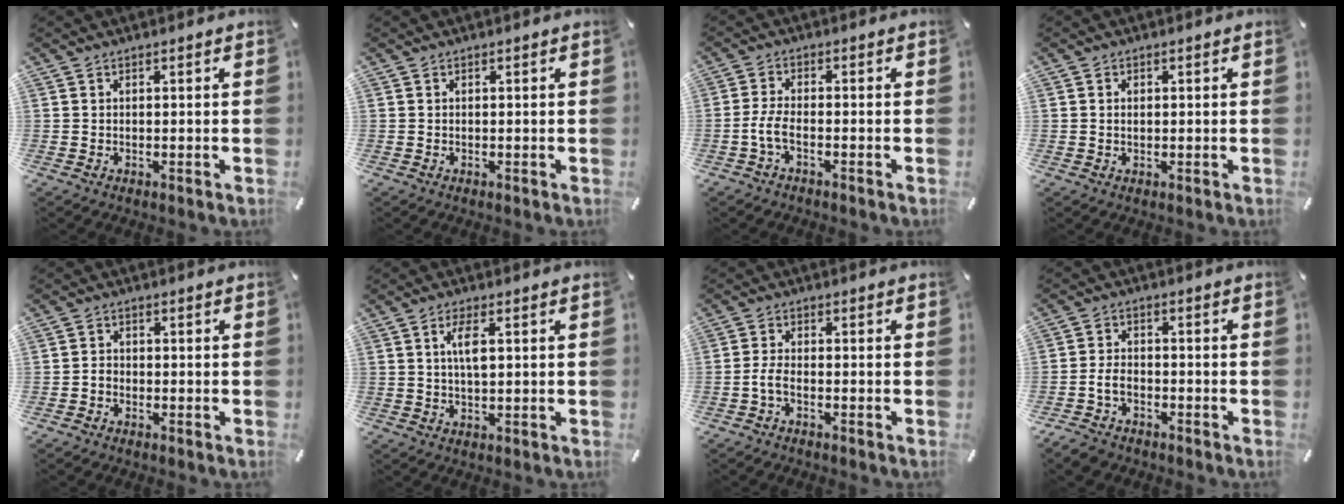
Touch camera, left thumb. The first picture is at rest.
{"total": 0.0}
{"total": 4.1, "force": [-2.0, 1.4, 3.3], "torque": [-0.079, 0.000, -0.039]}
{"total": 1.1, "force": [0.0, 0.9, 0.7], "torque": [-0.018, 0.005, -0.002]}
{"total": 1.7, "force": [-1.0, 1.3, 0.6], "torque": [-0.012, 0.008, -0.020]}
{"total": 4.6, "force": [1.1, 1.6, 4.1], "torque": [-0.089, 0.007, 0.015]}
{"total": 3.0, "force": [-1.5, 1.1, 2.4], "torque": [-0.057, 0.002, -0.030]}
{"total": 4.7, "force": [-2.5, 3.2, 2.4], "torque": [-0.055, 0.013, -0.049]}